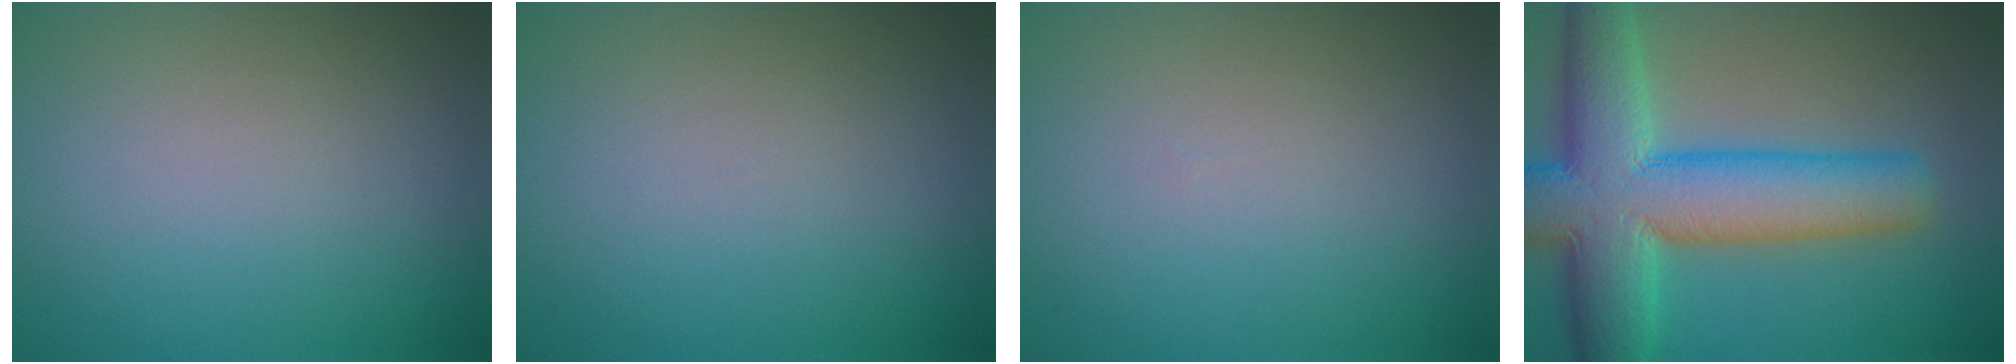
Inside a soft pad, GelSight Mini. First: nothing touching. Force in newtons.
{"total": 0.0}
{"total": 0.0}
{"total": 12.2, "press": 12.2, "slide": 0.6}